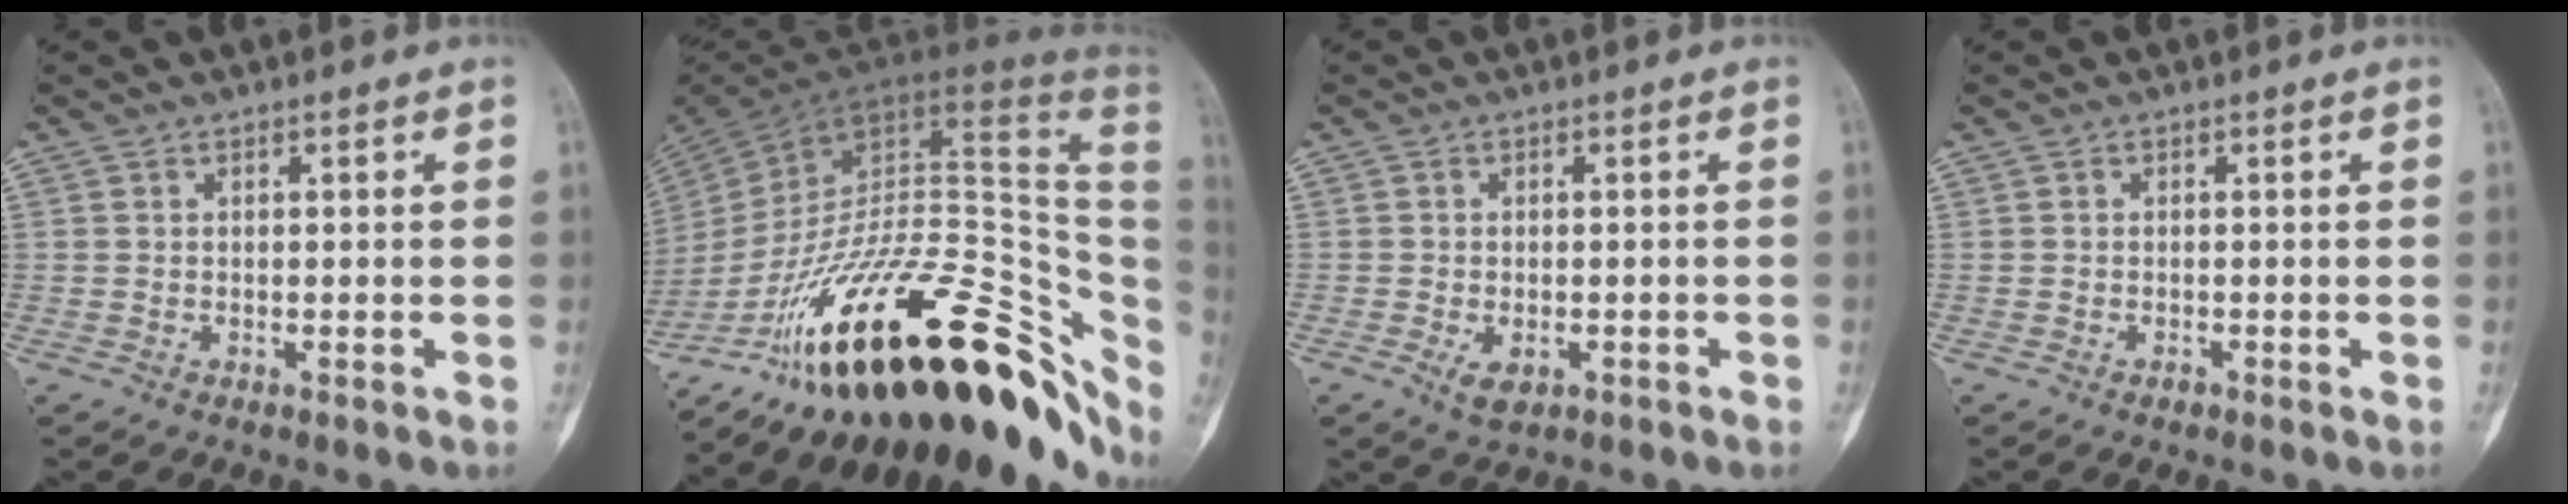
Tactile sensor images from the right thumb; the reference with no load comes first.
{"total": 41.4, "force": [-17.4, 18.8, 32.5], "torque": [-0.409, 0.056, -0.268]}
{"total": 3.5, "force": [-1.5, 2.1, 2.4], "torque": [-0.041, 0.003, -0.017]}
{"total": 0.7, "force": [-0.4, 0.4, 0.3], "torque": [-0.003, 0.001, -0.008]}